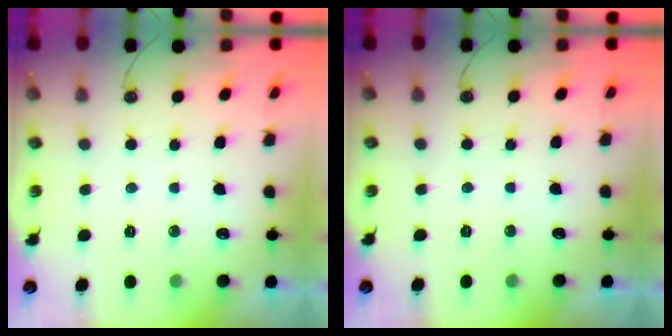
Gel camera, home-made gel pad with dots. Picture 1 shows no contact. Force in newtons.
{"total": 0.0}